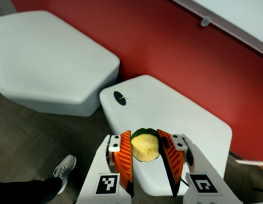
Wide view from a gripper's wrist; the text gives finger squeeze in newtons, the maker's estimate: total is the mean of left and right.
{"total": 11.8, "left": 12.2, "right": 11.3}